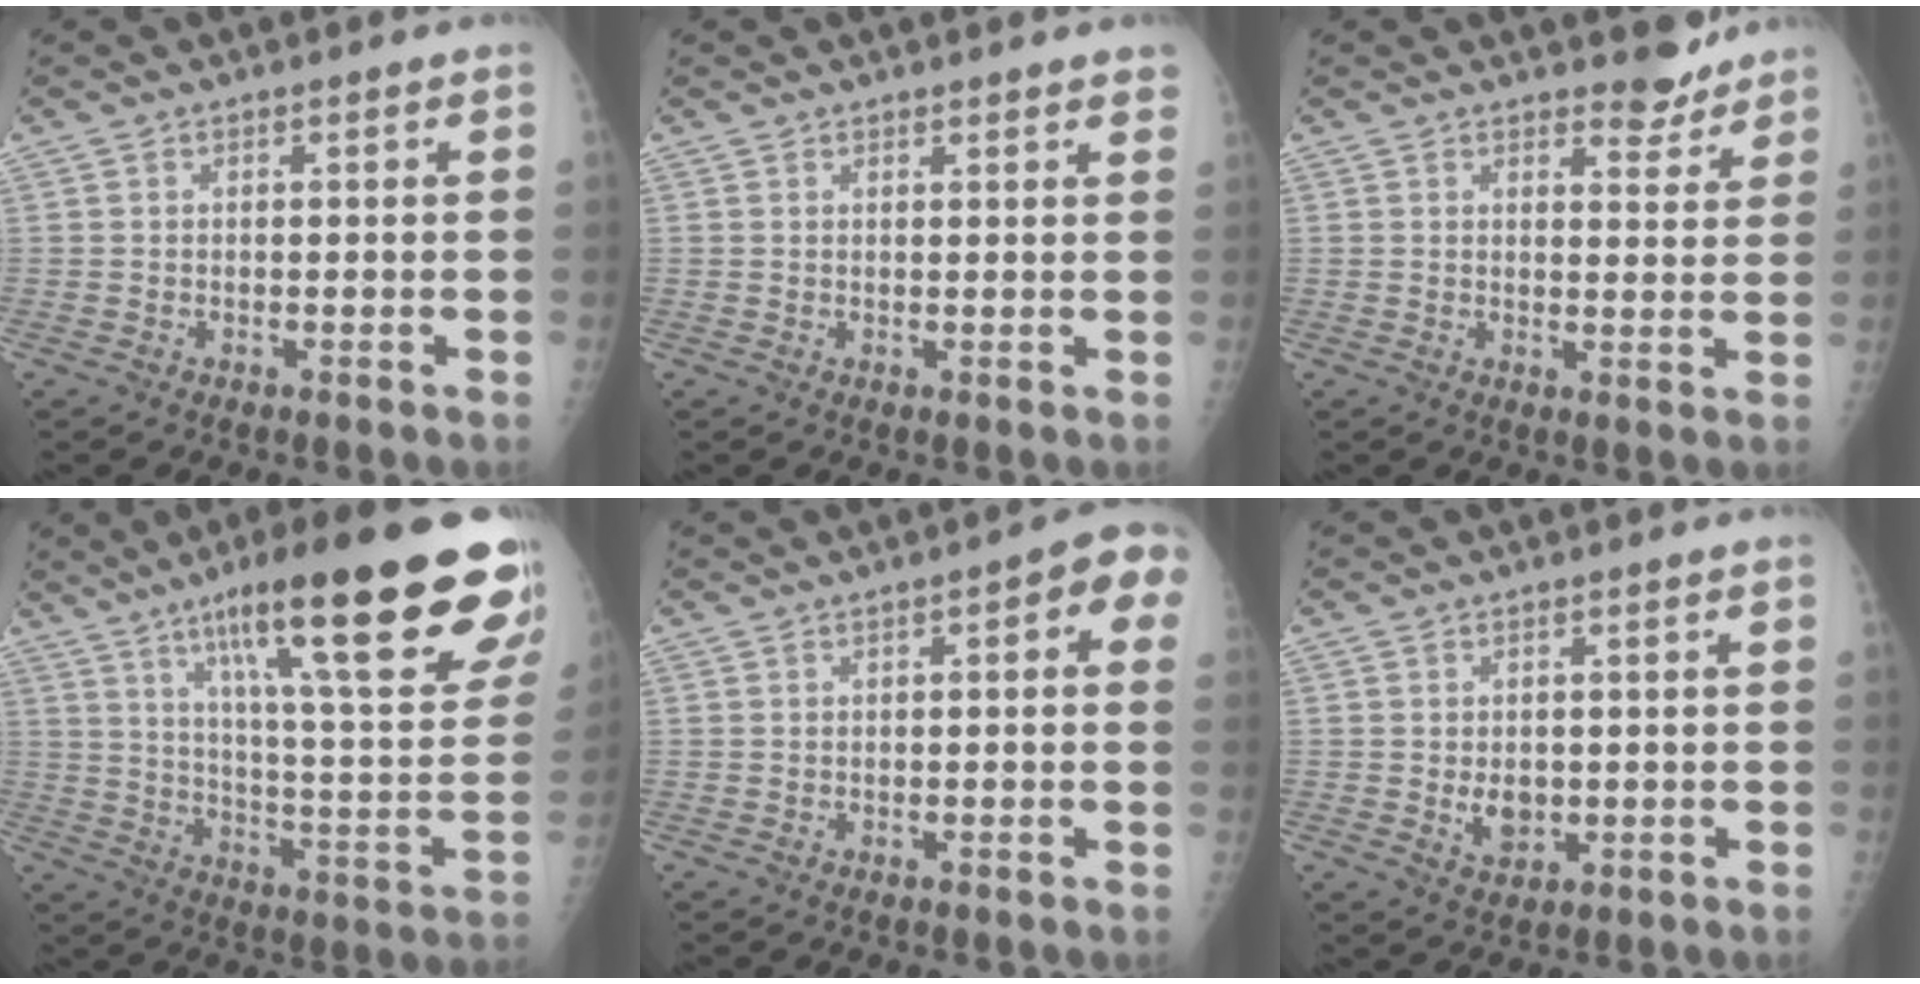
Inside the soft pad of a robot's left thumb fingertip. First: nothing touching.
{"total": 3.2, "force": [2.9, 0.9, 1.0], "torque": [0.008, -0.007, 0.028]}
{"total": 4.4, "force": [4.0, 1.6, 0.9], "torque": [0.004, -0.035, 0.054]}
{"total": 30.9, "force": [18.5, 5.1, 24.2], "torque": [-0.309, -0.046, 0.278]}
{"total": 5.8, "force": [1.6, 2.1, 5.2], "torque": [-0.045, 0.013, 0.008]}
{"total": 3.5, "force": [0.0, 2.6, 2.4], "torque": [-0.029, -0.006, 0.011]}